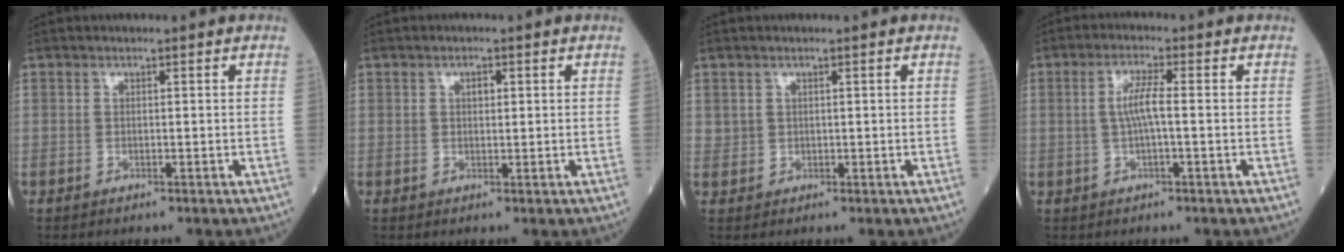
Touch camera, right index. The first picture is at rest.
{"total": 1.4, "force": [0.5, 0.8, 1.1], "torque": [-0.018, -0.001, 0.007]}
{"total": 1.2, "force": [0.6, 1.1, 0.1], "torque": [0.008, 0.002, 0.007]}
{"total": 4.0, "force": [0.0, 0.2, 4.0], "torque": [-0.082, 0.005, 0.000]}